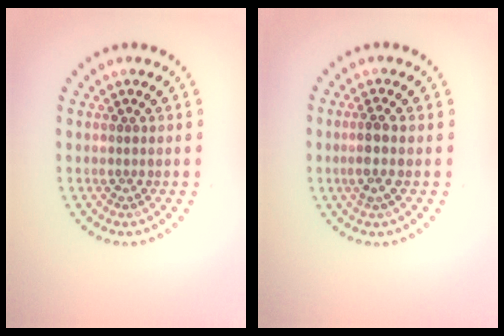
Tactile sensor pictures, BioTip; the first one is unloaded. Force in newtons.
{"total": 1.9, "press": 1.6, "slide": 1.1}